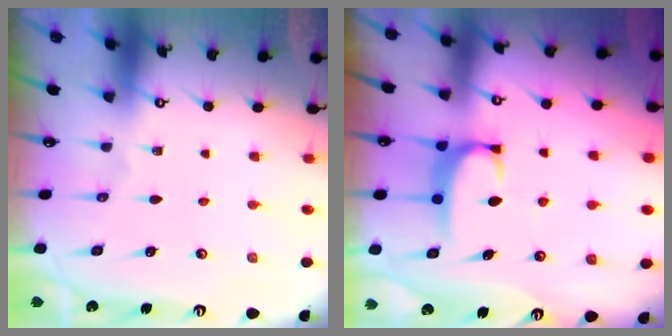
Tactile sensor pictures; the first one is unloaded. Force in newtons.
{"total": 1.9, "press": 1.8, "slide": 0.5}